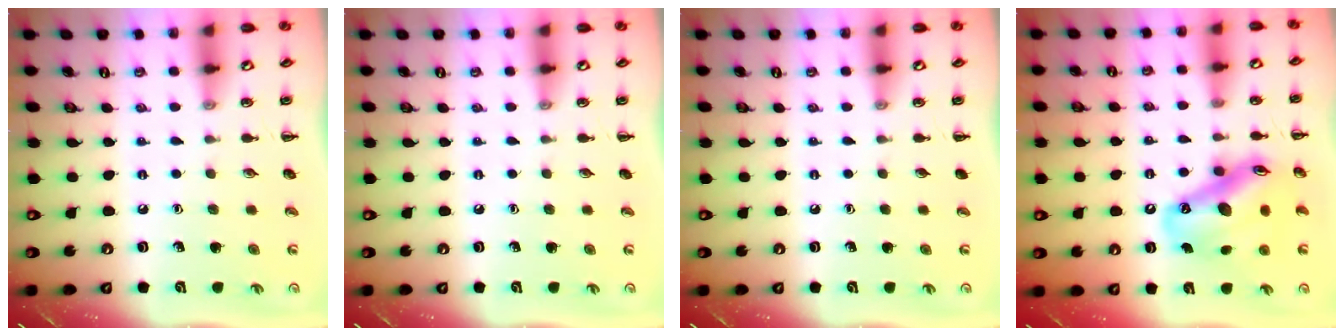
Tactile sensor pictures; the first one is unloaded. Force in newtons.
{"total": 0.0}
{"total": 0.0}
{"total": 16.9, "press": 16.1, "slide": 5.2}